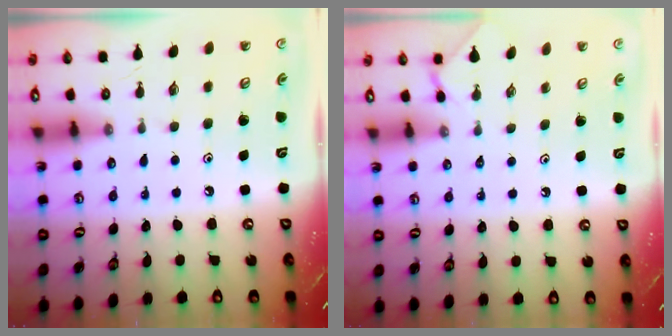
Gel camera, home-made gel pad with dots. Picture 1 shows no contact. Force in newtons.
{"total": 1.4, "press": 1.4, "slide": 0.2}